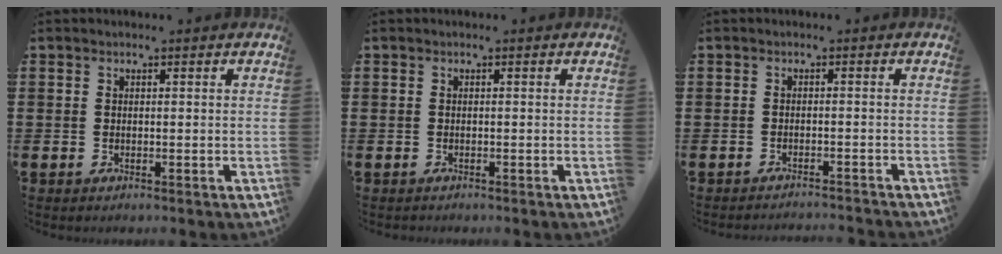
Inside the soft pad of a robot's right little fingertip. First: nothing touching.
{"total": 0.0}
{"total": 1.2, "force": [-1.2, -0.2, 0.0], "torque": [-0.001, 0.002, -0.024]}